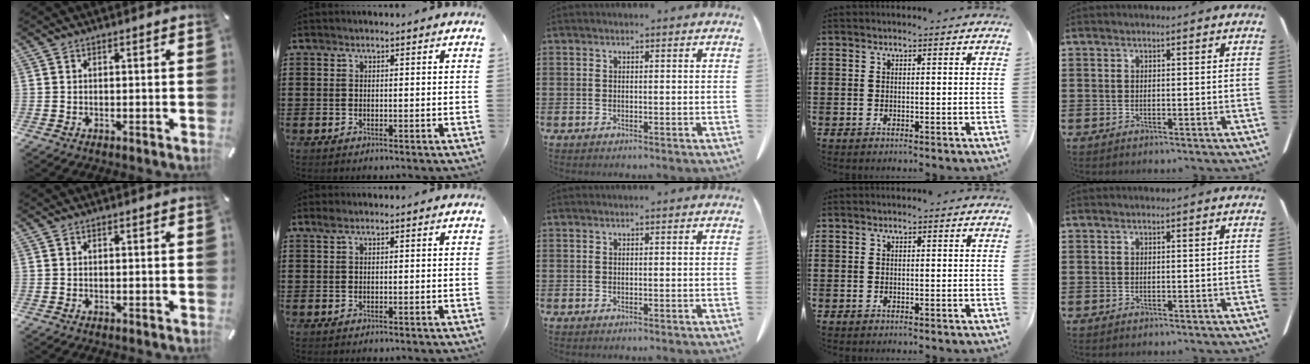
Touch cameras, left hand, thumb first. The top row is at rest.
{"index": {"total": 0.6, "force": [0.3, 0.1, 0.5], "torque": [-0.010, 0.001, 0.006]}}